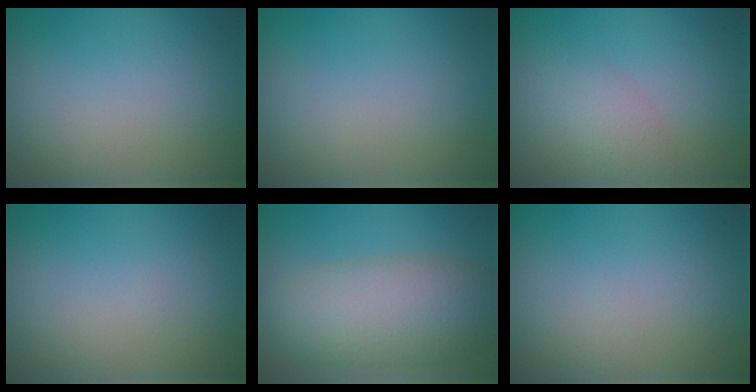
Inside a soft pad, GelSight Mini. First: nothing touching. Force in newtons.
{"total": 0.0}
{"total": 2.2, "press": 2.2, "slide": 0.2}
{"total": 0.0}
{"total": 8.0, "press": 8.0, "slide": 0.5}
{"total": 0.0}